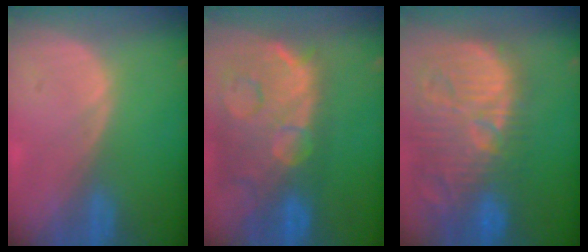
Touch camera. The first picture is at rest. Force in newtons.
{"total": 14.7, "press": 11.9, "slide": 8.6}
{"total": 15.3, "press": 13.2, "slide": 7.6}